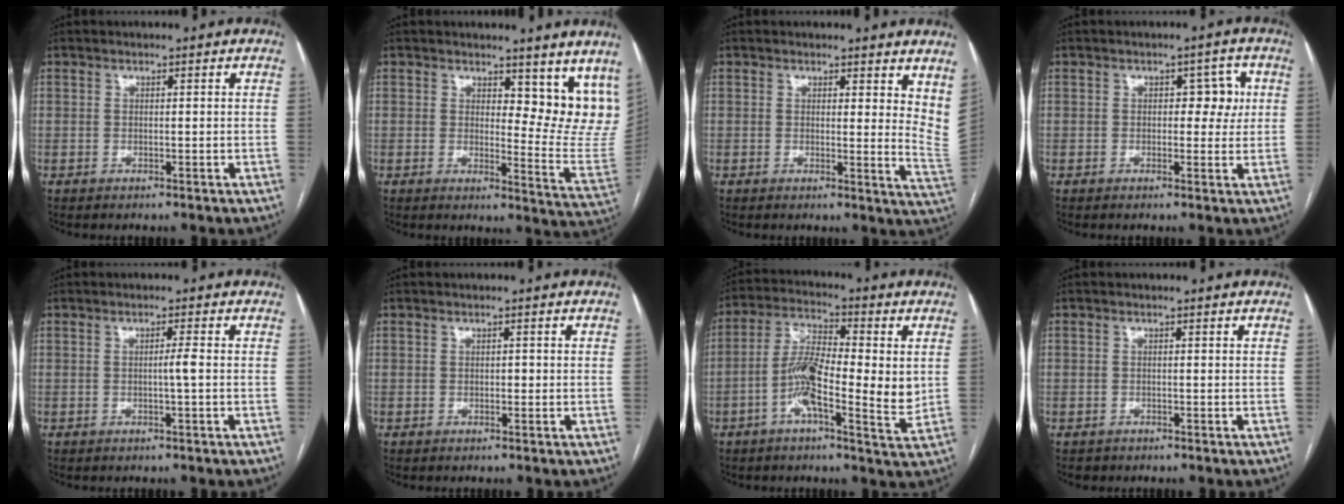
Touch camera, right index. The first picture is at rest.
{"total": 11.9, "force": [9.8, 4.5, 5.2], "torque": [-0.032, -0.035, 0.095]}
{"total": 8.6, "force": [7.0, 2.6, 4.3], "torque": [-0.038, -0.034, 0.055]}
{"total": 4.1, "force": [0.6, 2.3, 3.3], "torque": [-0.035, 0.017, 0.007]}
{"total": 1.5, "force": [-0.3, -0.4, 1.5], "torque": [-0.025, -0.001, -0.004]}
{"total": 0.6, "force": [-0.1, 0.4, 0.4], "torque": [-0.003, 0.002, -0.003]}
{"total": 12.0, "force": [-1.1, 3.0, 11.6], "torque": [-0.210, 0.005, -0.030]}
{"total": 1.2, "force": [-0.8, 0.9, -0.1], "torque": [-0.007, 0.003, -0.014]}